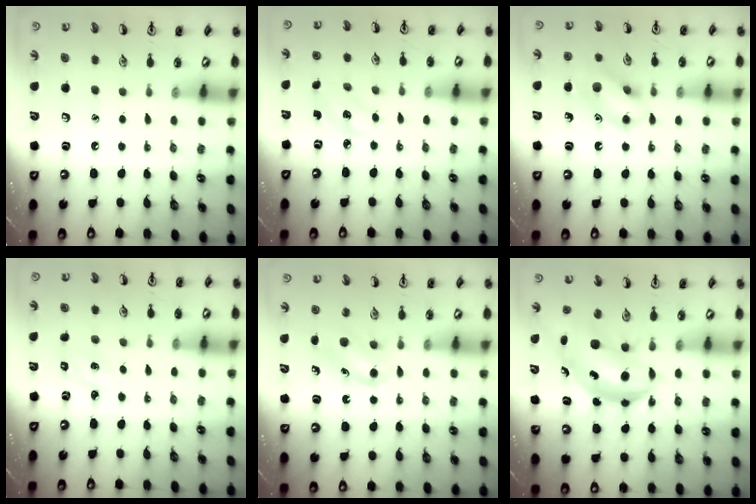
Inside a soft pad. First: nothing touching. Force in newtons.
{"total": 2.9, "press": 2.8, "slide": 0.9}
{"total": 12.0, "press": 12.0, "slide": 0.8}
{"total": 1.4, "press": 1.3, "slide": 0.6}
{"total": 5.6, "press": 5.3, "slide": 1.7}
{"total": 6.1, "press": 6.0, "slide": 1.2}